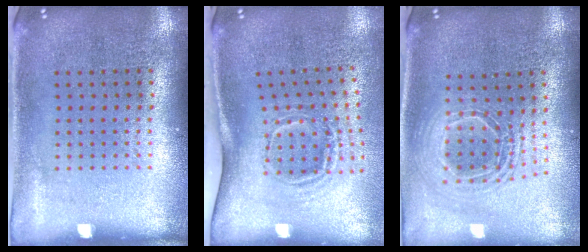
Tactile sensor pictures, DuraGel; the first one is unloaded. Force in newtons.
{"total": 1.9, "press": 1.2, "slide": 1.5}
{"total": 1.8, "press": 1.5, "slide": 1.1}